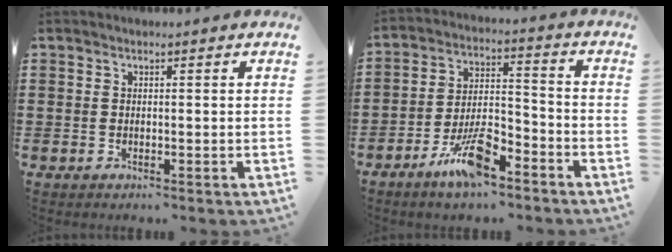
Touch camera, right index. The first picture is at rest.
{"total": 9.3, "force": [-6.2, 2.8, 6.3], "torque": [-0.127, 0.011, -0.115]}